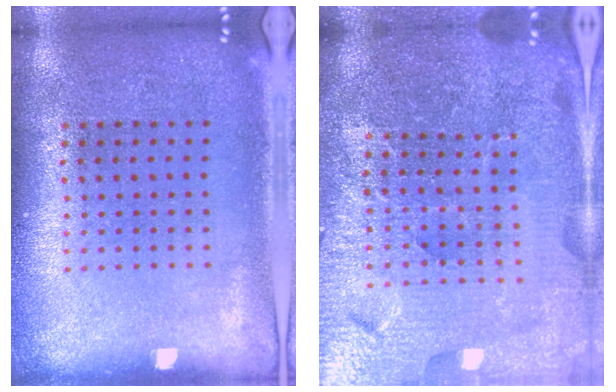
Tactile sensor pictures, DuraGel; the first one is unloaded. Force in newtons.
{"total": 5.8, "press": 5.2, "slide": 2.5}